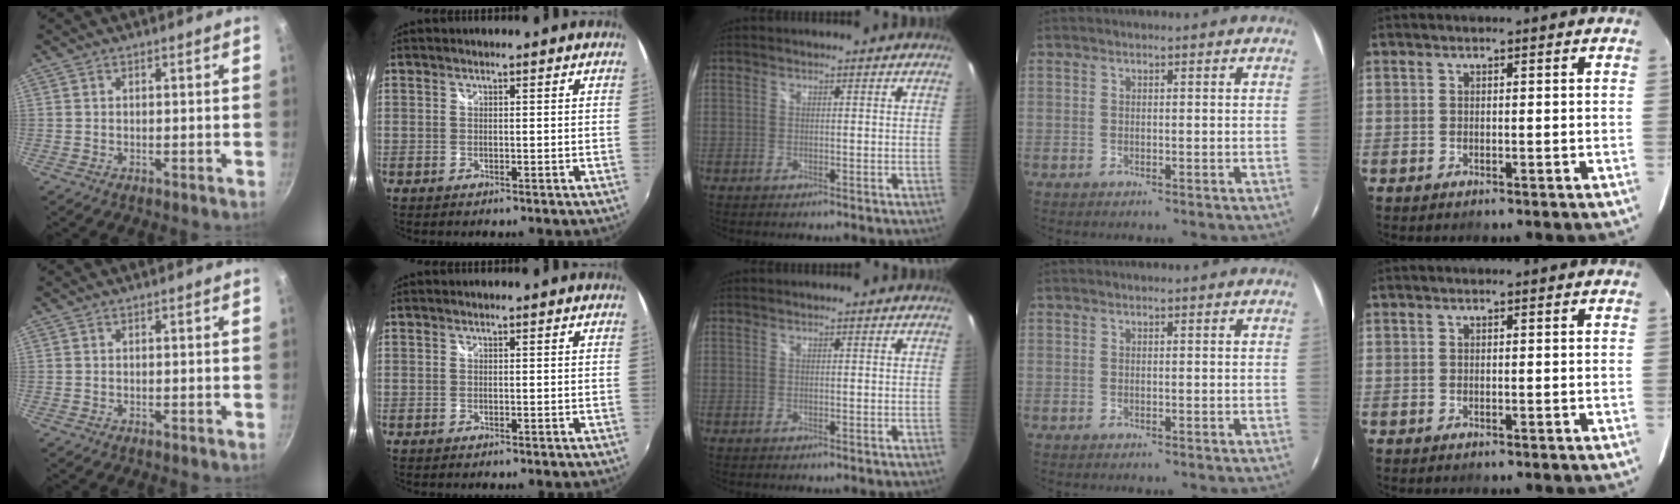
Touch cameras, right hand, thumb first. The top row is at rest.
{}